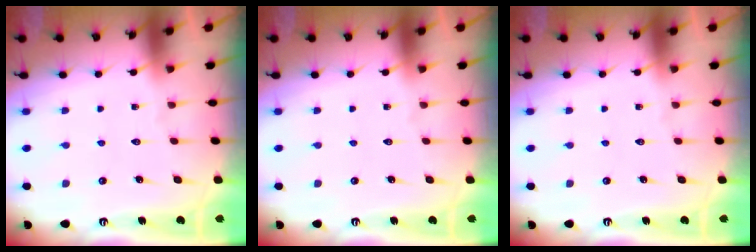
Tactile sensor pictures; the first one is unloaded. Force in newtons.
{"total": 0.0}
{"total": 0.0}